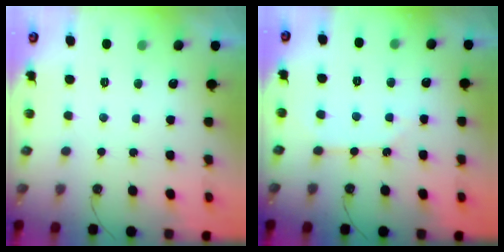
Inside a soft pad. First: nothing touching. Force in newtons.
{"total": 2.5, "press": 2.5, "slide": 0.4}